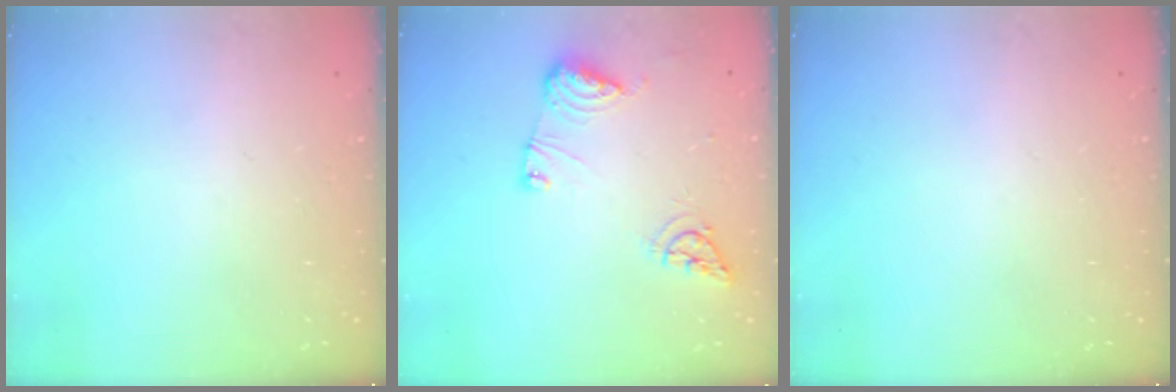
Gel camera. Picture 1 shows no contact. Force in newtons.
{"total": 10.9, "press": 10.8, "slide": 1.4}
{"total": 0.0}